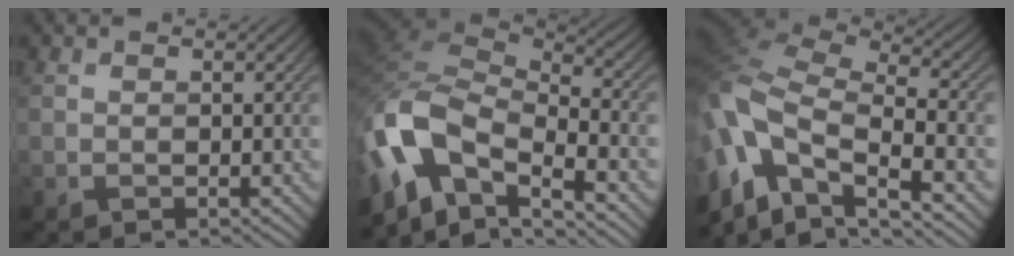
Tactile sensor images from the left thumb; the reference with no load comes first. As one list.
[{"total": 13.4, "force": [-5.3, 6.7, 10.2], "torque": [-0.252, -0.005, -0.106]}, {"total": 15.7, "force": [-4.6, 8.4, 12.5], "torque": [-0.321, -0.017, -0.071]}]